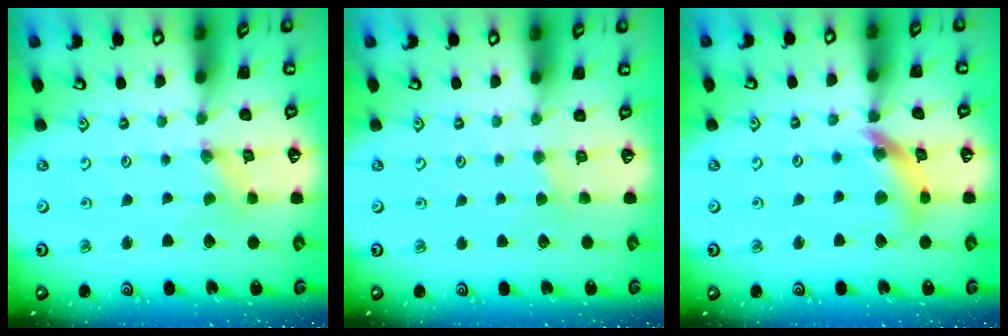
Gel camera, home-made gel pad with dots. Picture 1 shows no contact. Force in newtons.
{"total": 2.0, "press": 2.0, "slide": 0.3}
{"total": 12.1, "press": 12.0, "slide": 1.4}